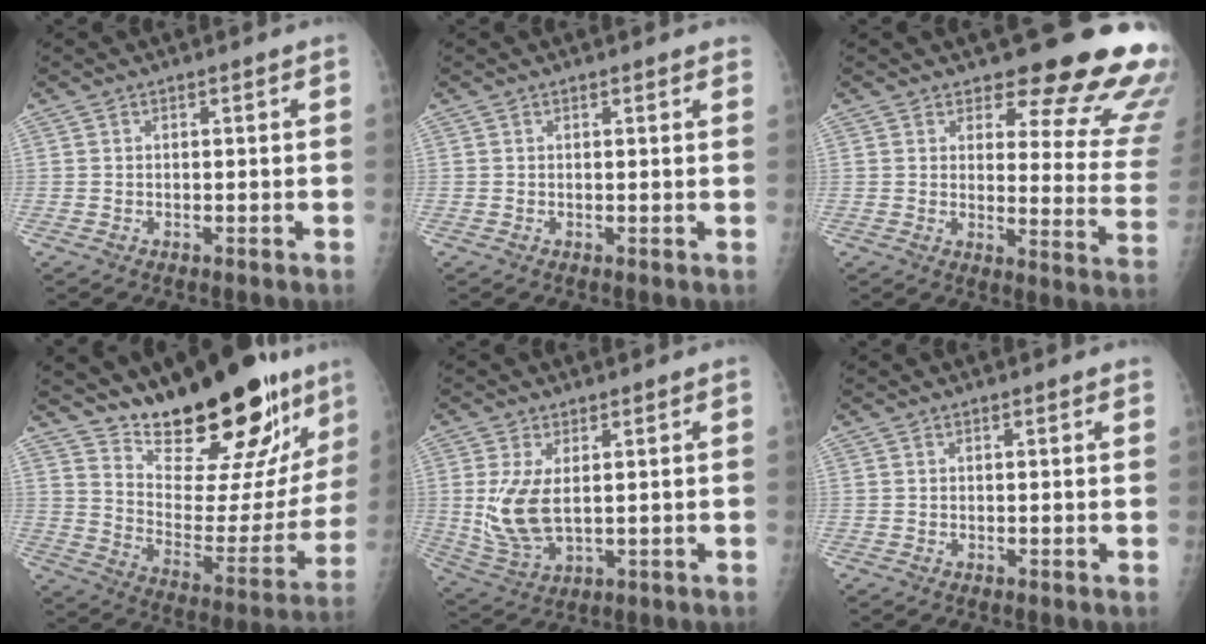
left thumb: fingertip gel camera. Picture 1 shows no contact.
{"total": 1.5, "force": [1.2, 0.4, 0.8], "torque": [-0.005, 0.001, 0.013]}
{"total": 19.2, "force": [15.6, 6.0, 9.3], "torque": [-0.064, -0.122, 0.172]}
{"total": 26.4, "force": [20.4, 8.1, 14.6], "torque": [-0.185, -0.121, 0.303]}
{"total": 9.1, "force": [1.3, 4.8, 7.6], "torque": [-0.159, -0.017, 0.042]}
{"total": 1.3, "force": [1.0, 0.3, 0.7], "torque": [-0.005, 0.001, 0.012]}